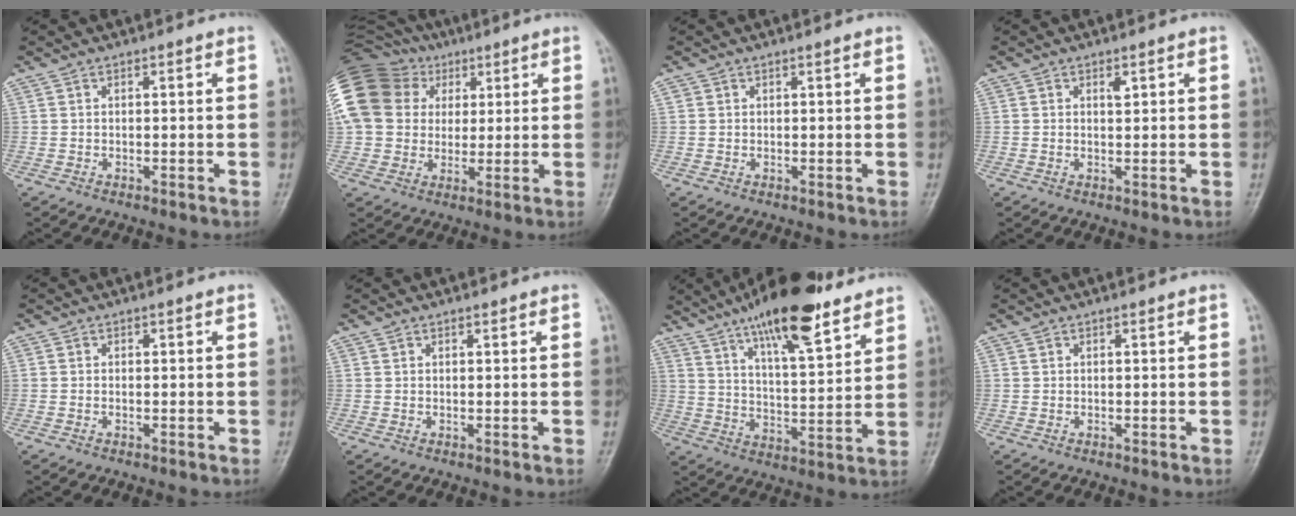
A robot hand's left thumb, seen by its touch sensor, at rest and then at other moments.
{"total": 24.0, "force": [7.1, 19.5, 12.1], "torque": [-0.285, 0.068, 0.139]}
{"total": 0.6, "force": [0.4, 0.4, 0.2], "torque": [0.003, -0.002, 0.005]}
{"total": 1.2, "force": [0.6, 0.5, 0.9], "torque": [-0.009, -0.002, 0.010]}
{"total": 0.0}
{"total": 0.5, "force": [0.5, 0.2, 0.1], "torque": [-0.004, -0.004, 0.008]}
{"total": 18.5, "force": [12.7, 5.2, 12.4], "torque": [-0.175, -0.054, 0.210]}
{"total": 0.0}